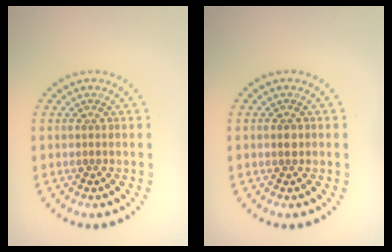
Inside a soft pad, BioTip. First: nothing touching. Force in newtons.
{"total": 1.0, "press": 1.0, "slide": 0.3}